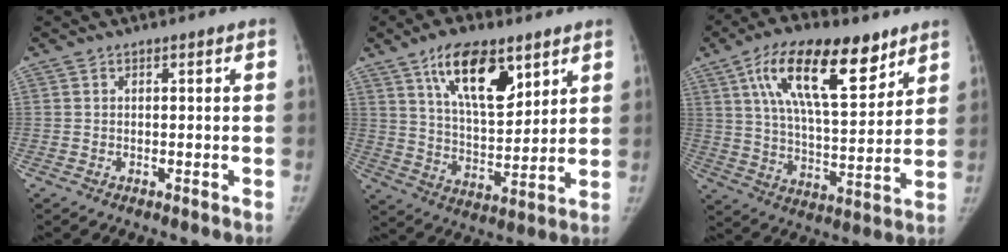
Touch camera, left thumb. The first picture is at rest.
{"total": 14.8, "force": [8.2, 6.6, 10.4], "torque": [-0.138, -0.047, 0.148]}
{"total": 19.8, "force": [10.6, 8.2, 14.6], "torque": [-0.209, -0.037, 0.184]}